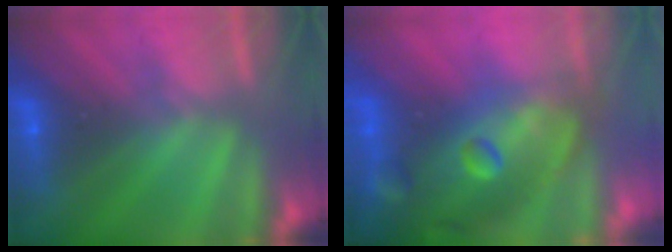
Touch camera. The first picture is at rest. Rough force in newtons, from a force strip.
{"total": 7.6}